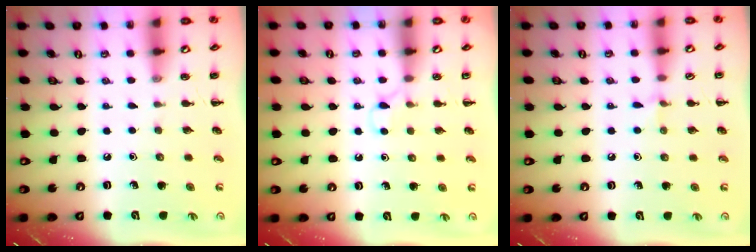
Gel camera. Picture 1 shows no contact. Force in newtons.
{"total": 2.6, "press": 2.4, "slide": 0.9}
{"total": 4.9, "press": 4.6, "slide": 1.5}